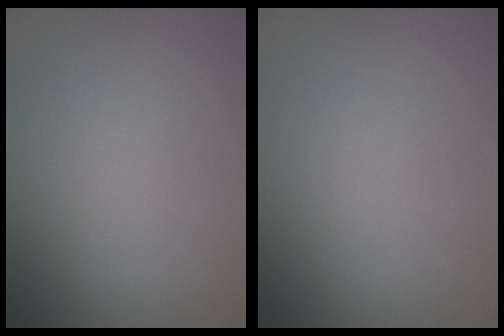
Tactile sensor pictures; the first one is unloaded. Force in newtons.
{"total": 0.0}